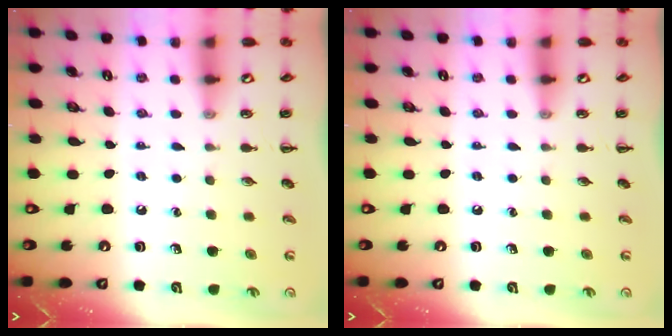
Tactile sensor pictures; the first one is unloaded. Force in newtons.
{"total": 0.0}